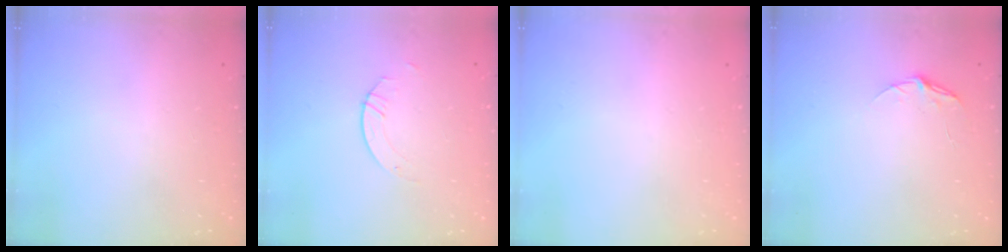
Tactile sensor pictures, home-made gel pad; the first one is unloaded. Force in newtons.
{"total": 2.1, "press": 2.1, "slide": 0.1}
{"total": 0.0}
{"total": 5.3, "press": 5.2, "slide": 0.6}